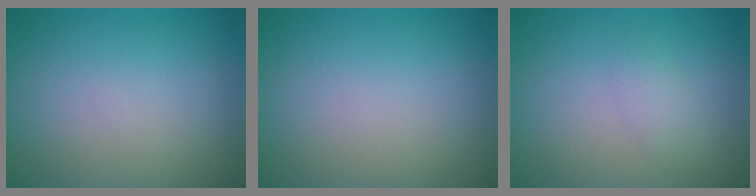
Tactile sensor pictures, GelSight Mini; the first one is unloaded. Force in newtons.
{"total": 0.0}
{"total": 1.4, "press": 1.4, "slide": 0.0}